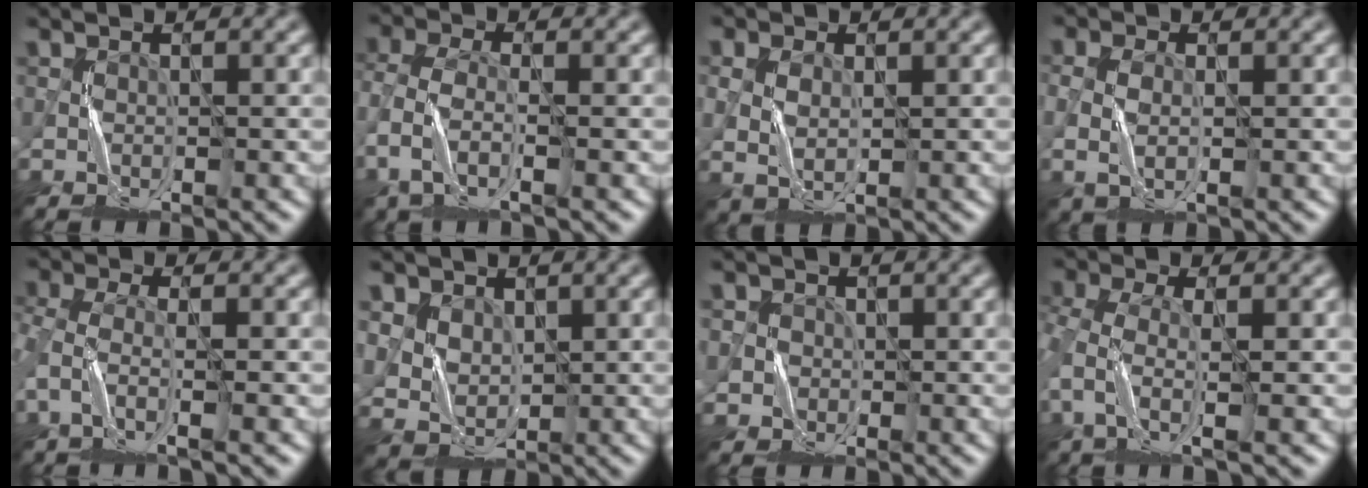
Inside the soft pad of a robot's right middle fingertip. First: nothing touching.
{"total": 4.0, "force": [-2.0, 1.9, 2.9], "torque": [-0.083, -0.003, -0.048]}
{"total": 2.2, "force": [0.0, 1.5, 1.6], "torque": [-0.042, -0.002, 0.004]}
{"total": 2.5, "force": [-0.6, 1.5, 1.9], "torque": [-0.049, -0.002, -0.009]}
{"total": 3.4, "force": [-1.6, 1.2, 2.7], "torque": [-0.074, -0.004, -0.039]}
{"total": 3.3, "force": [1.2, 2.7, 1.4], "torque": [-0.038, -0.003, 0.030]}
{"total": 2.3, "force": [0.0, 2.3, 0.0], "torque": [0.004, -0.001, -0.001]}
{"total": 4.0, "force": [-1.3, 1.7, 3.4], "torque": [-0.090, -0.002, -0.030]}